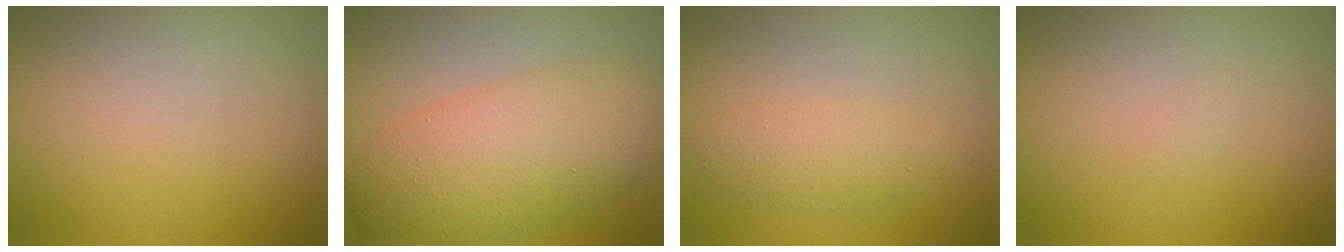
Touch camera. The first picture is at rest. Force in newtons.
{"total": 8.2, "press": 8.2, "slide": 0.1}
{"total": 2.2, "press": 2.2, "slide": 0.1}
{"total": 0.5, "press": 0.5, "slide": 0.0}